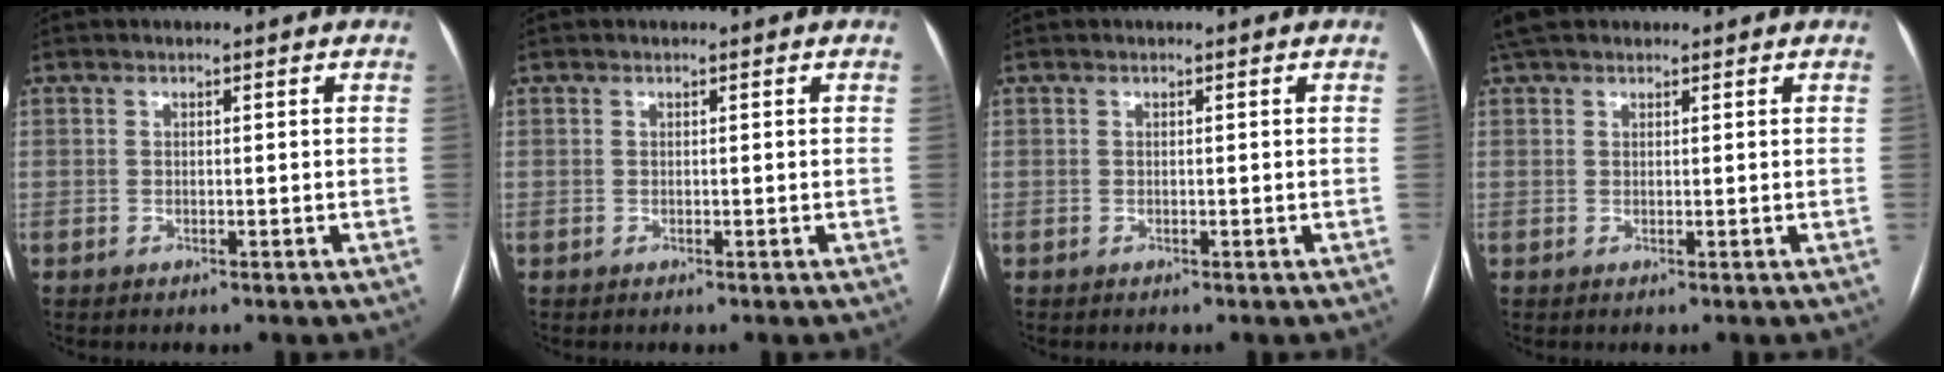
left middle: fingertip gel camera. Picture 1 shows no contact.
{"total": 0.0}
{"total": 0.0}
{"total": 4.4, "force": [3.6, 1.8, 1.8], "torque": [-0.032, 0.034, 0.066]}